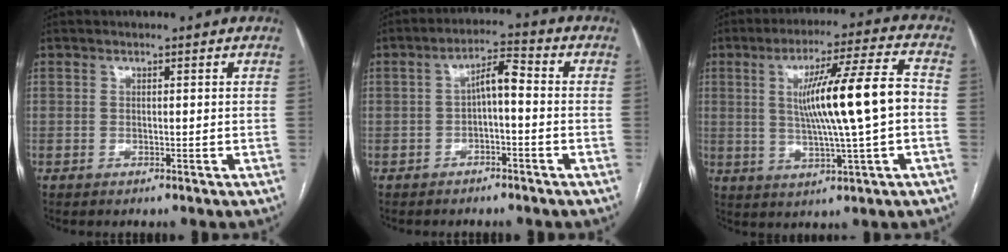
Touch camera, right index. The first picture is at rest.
{"total": 4.8, "force": [-0.6, 1.3, 4.5], "torque": [-0.078, 0.025, -0.010]}
{"total": 13.5, "force": [0.4, 0.0, 13.5], "torque": [-0.226, 0.011, 0.009]}